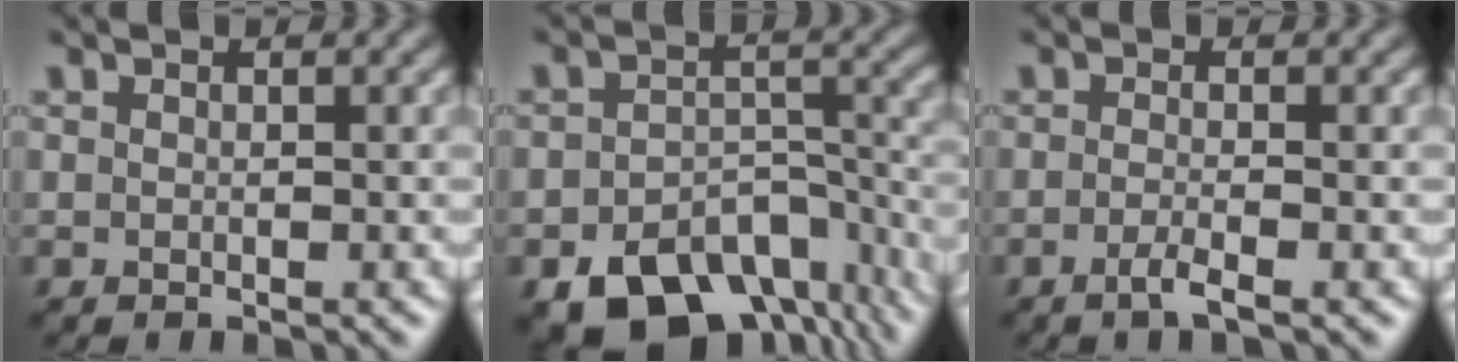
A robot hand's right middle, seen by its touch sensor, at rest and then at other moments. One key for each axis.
{"total": 11.4, "fx": -7.5, "fy": 6.4, "fz": 5.7, "tx": -0.095, "ty": -0.024, "tz": -0.105}
{"total": 1.9, "fx": -1.2, "fy": 0.4, "fz": 1.4, "tx": -0.026, "ty": -0.002, "tz": -0.027}